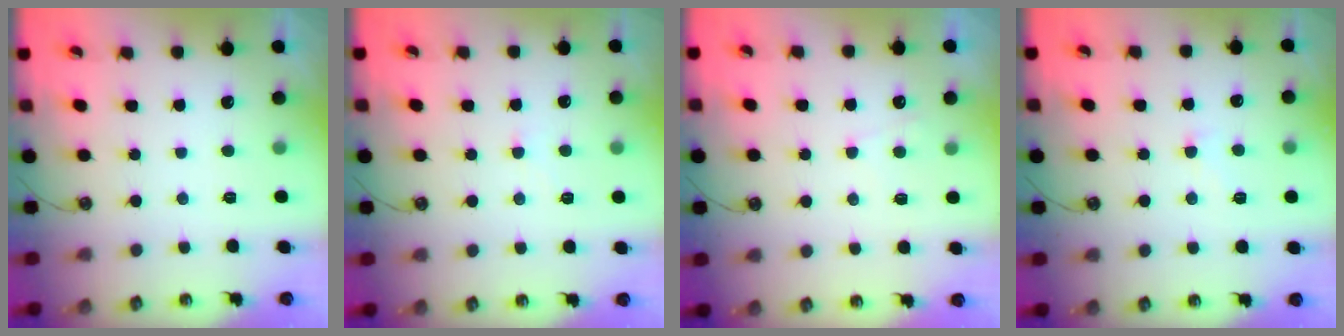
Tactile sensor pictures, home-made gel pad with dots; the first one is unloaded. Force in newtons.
{"total": 1.0, "press": 1.0, "slide": 0.2}
{"total": 5.4, "press": 5.3, "slide": 0.4}
{"total": 1.1, "press": 0.7, "slide": 0.8}